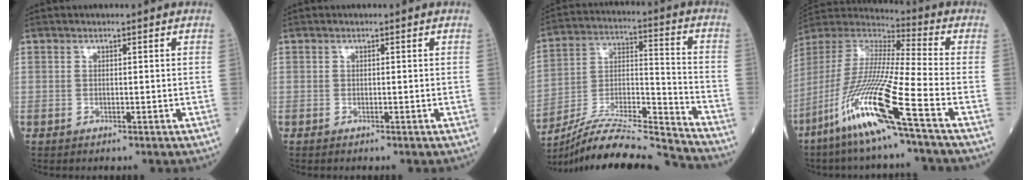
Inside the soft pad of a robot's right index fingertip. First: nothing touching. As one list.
[{"total": 0.0}, {"total": 19.8, "force": [-18.8, -0.8, 6.0], "torque": [-0.126, 0.005, -0.320]}, {"total": 18.7, "force": [-9.9, -1.1, 15.8], "torque": [-0.352, -0.050, -0.202]}]